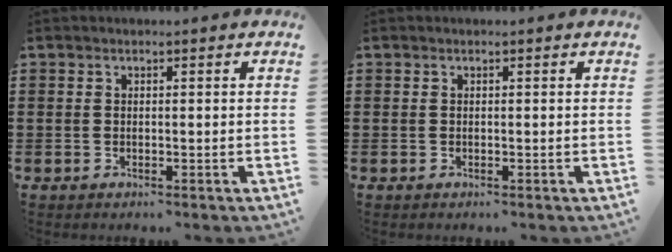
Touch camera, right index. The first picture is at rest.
{"total": 0.0}